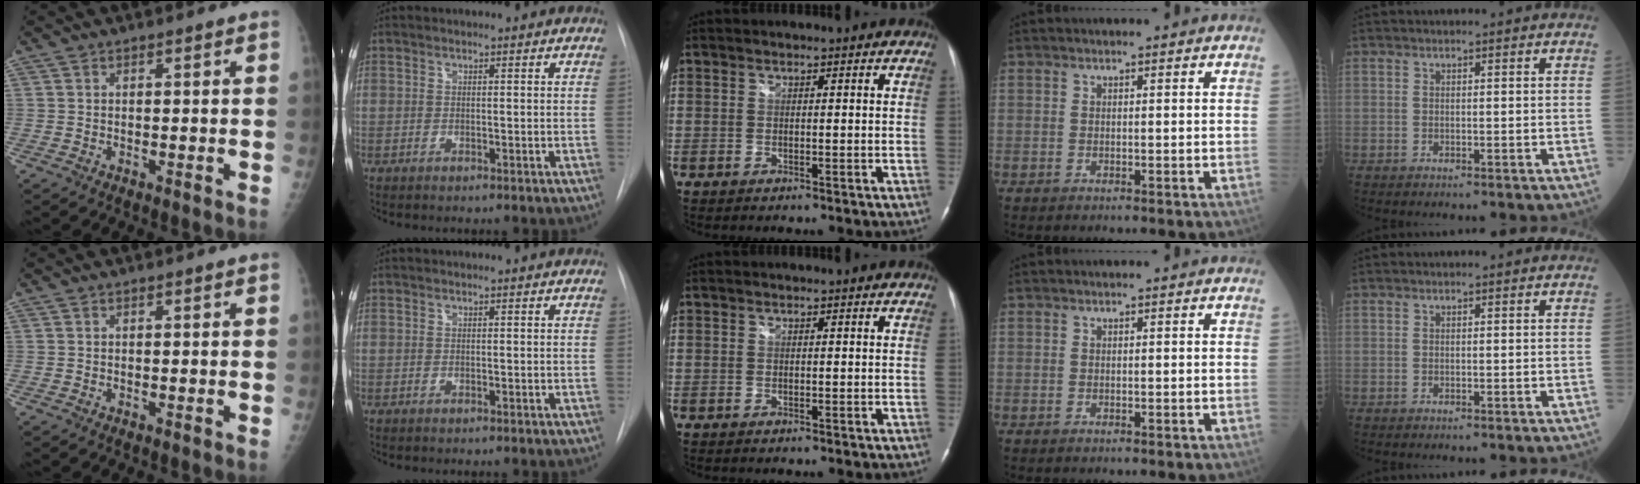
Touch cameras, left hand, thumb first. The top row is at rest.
{}